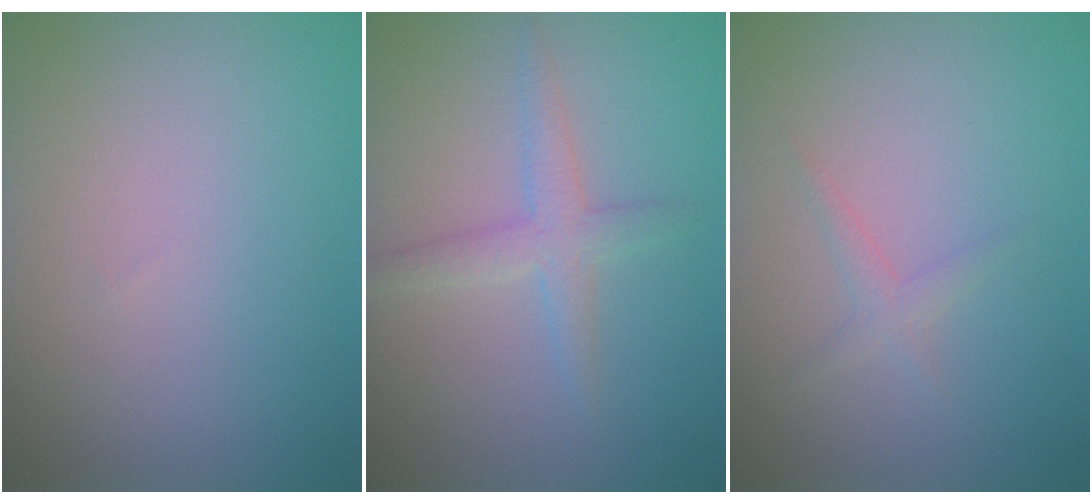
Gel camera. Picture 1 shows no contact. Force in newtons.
{"total": 2.6, "press": 2.6, "slide": 0.0}
{"total": 1.1, "press": 1.1, "slide": 0.0}